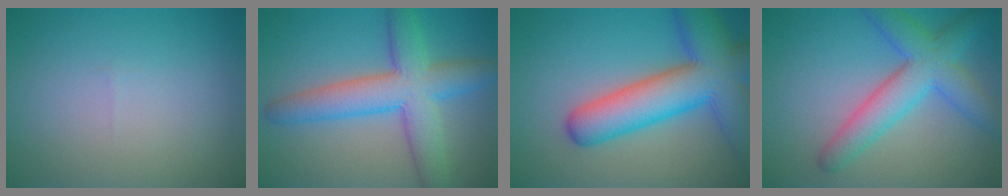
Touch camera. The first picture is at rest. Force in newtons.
{"total": 7.6, "press": 7.6, "slide": 0.1}
{"total": 10.8, "press": 10.8, "slide": 0.6}
{"total": 4.8, "press": 4.8, "slide": 0.2}